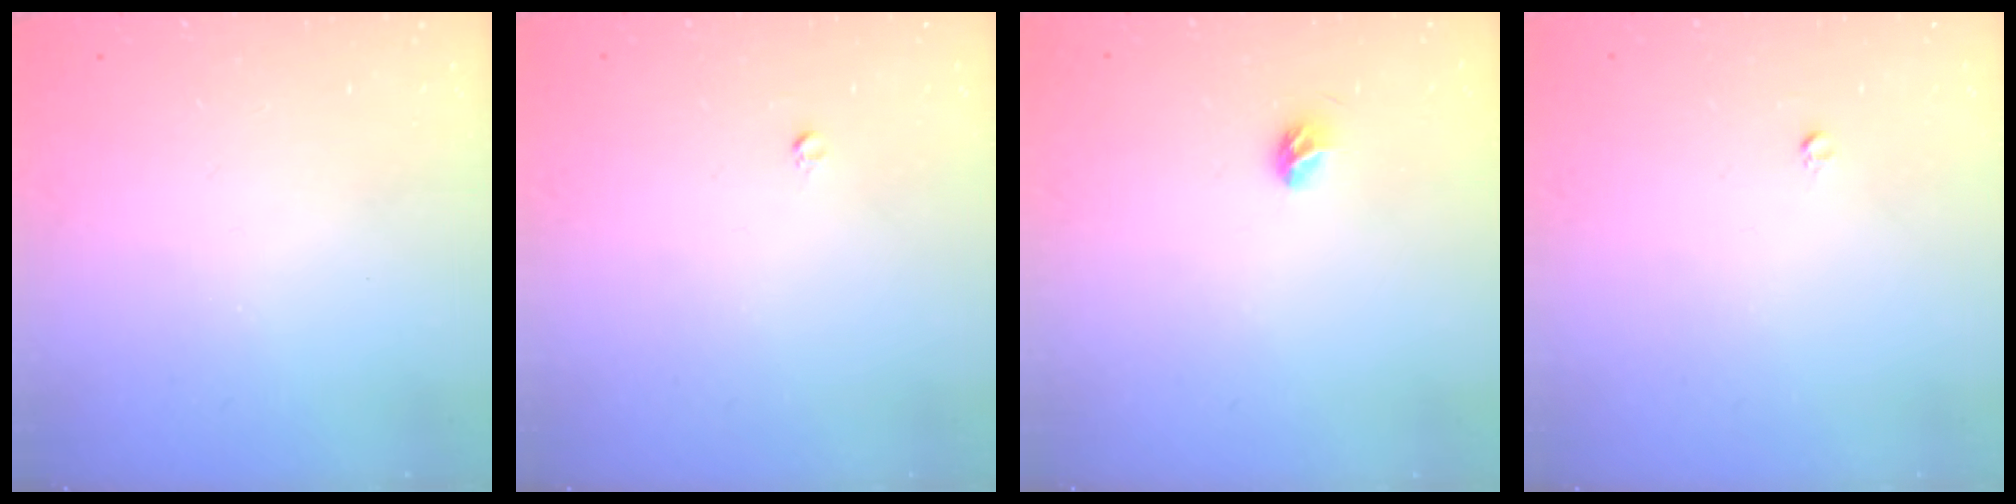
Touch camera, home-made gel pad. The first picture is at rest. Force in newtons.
{"total": 2.5, "press": 2.5, "slide": 0.2}
{"total": 4.0, "press": 3.9, "slide": 1.0}
{"total": 2.5, "press": 2.5, "slide": 0.2}